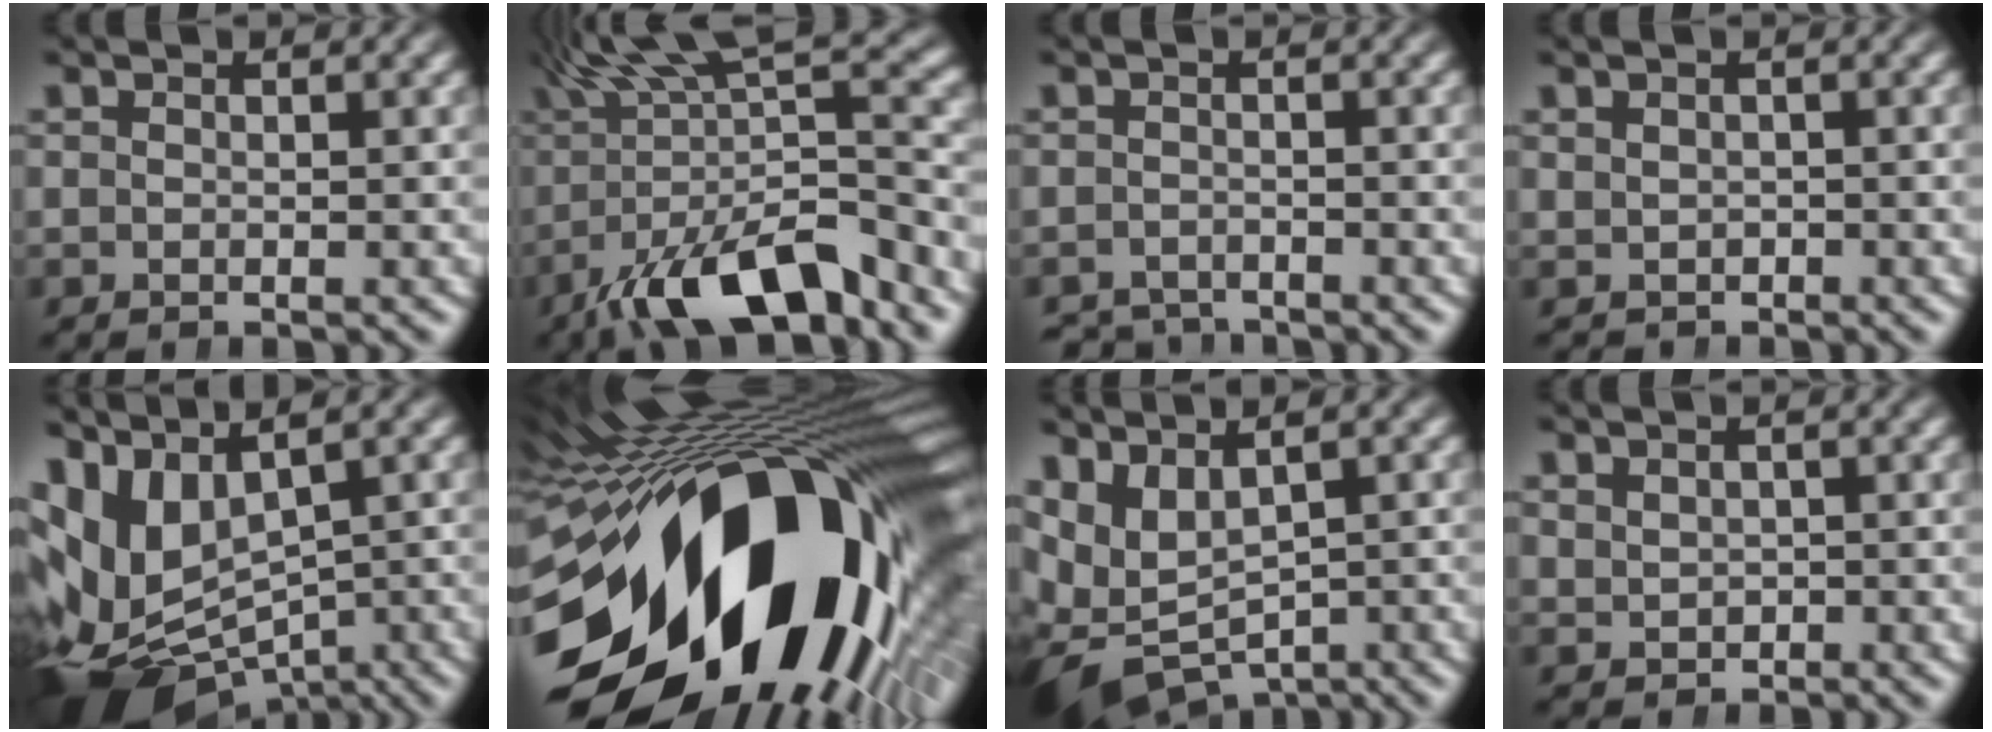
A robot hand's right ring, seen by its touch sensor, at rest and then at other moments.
{"total": 8.9, "force": [-1.6, 3.3, 8.1], "torque": [-0.126, -0.025, -0.007]}
{"total": 3.1, "force": [-3.1, 0.5, -0.1], "torque": [0.001, -0.020, -0.046]}
{"total": 0.6, "force": [-0.5, 0.2, -0.3], "torque": [0.005, -0.013, 0.001]}
{"total": 15.9, "force": [-3.9, 12.8, 8.7], "torque": [-0.235, -0.078, -0.037]}
{"total": 37.0, "force": [-4.7, 21.9, 29.5], "torque": [-0.405, -0.017, -0.062]}
{"total": 10.7, "force": [-3.1, 8.6, 5.5], "torque": [-0.155, -0.056, -0.032]}
{"total": 0.7, "force": [0.3, 0.6, 0.1], "torque": [-0.007, -0.014, 0.021]}